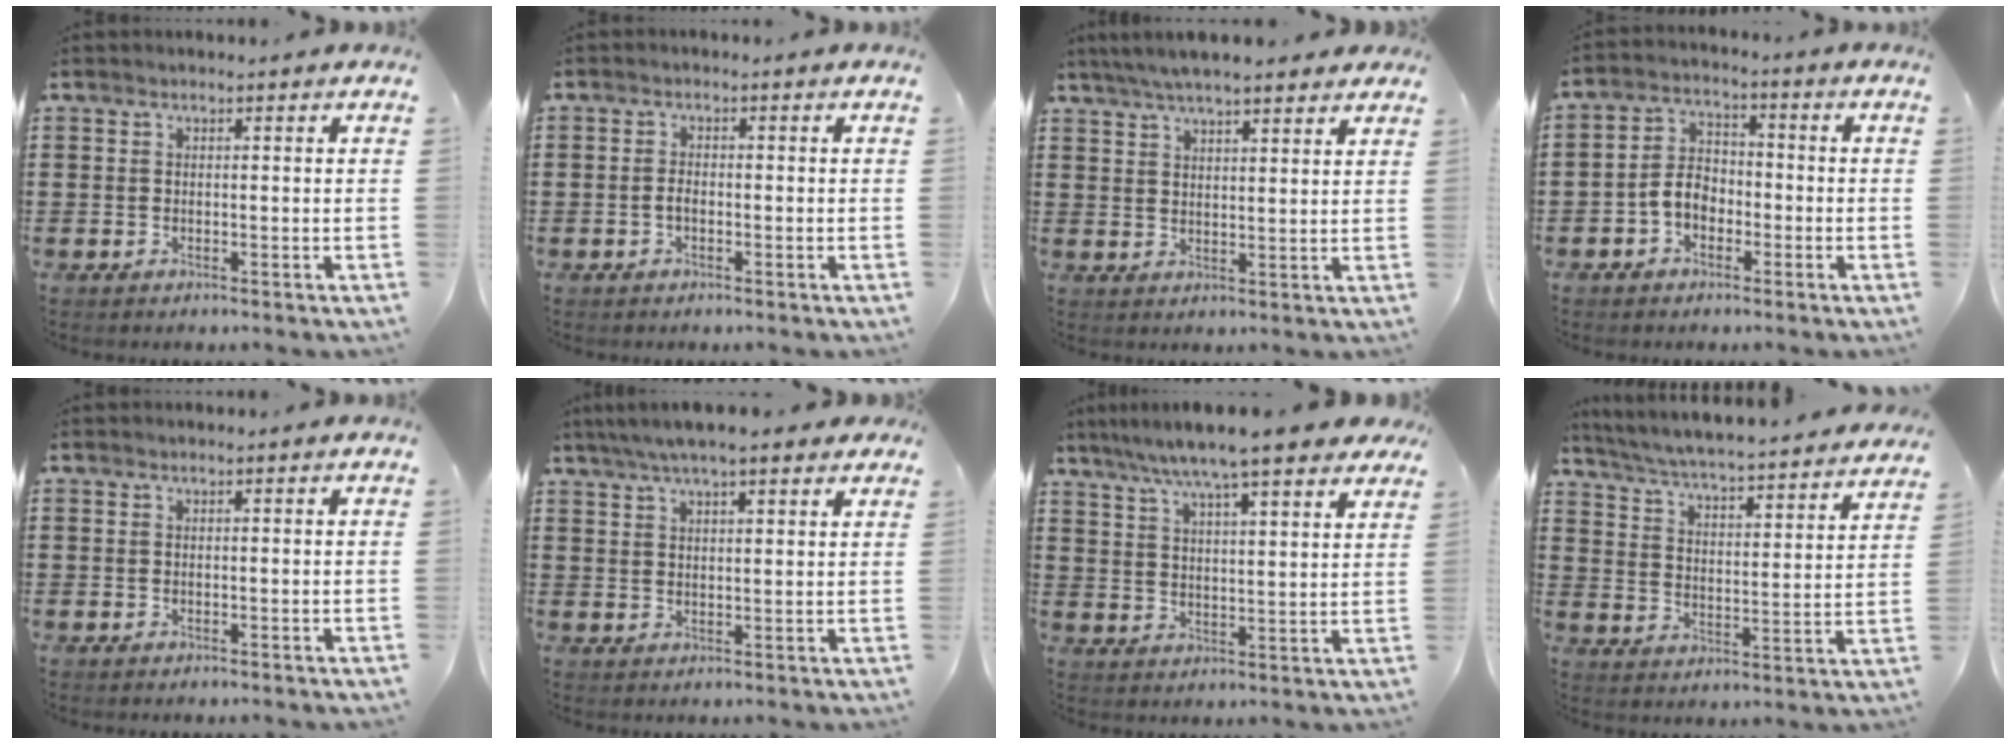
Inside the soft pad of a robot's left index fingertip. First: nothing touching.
{"total": 1.5, "force": [-0.5, 0.6, 1.3], "torque": [-0.034, -0.002, -0.012]}
{"total": 5.1, "force": [4.5, 0.6, 2.3], "torque": [-0.057, -0.006, 0.082]}
{"total": 4.8, "force": [-2.1, 3.3, 2.8], "torque": [-0.068, 0.009, -0.045]}
{"total": 0.0}
{"total": 5.6, "force": [4.4, 0.9, 3.2], "torque": [-0.073, 0.001, 0.078]}
{"total": 7.9, "force": [6.7, 0.1, 4.1], "torque": [-0.106, -0.024, 0.113]}
{"total": 4.3, "force": [4.1, -0.7, 1.1], "torque": [-0.045, -0.040, 0.060]}